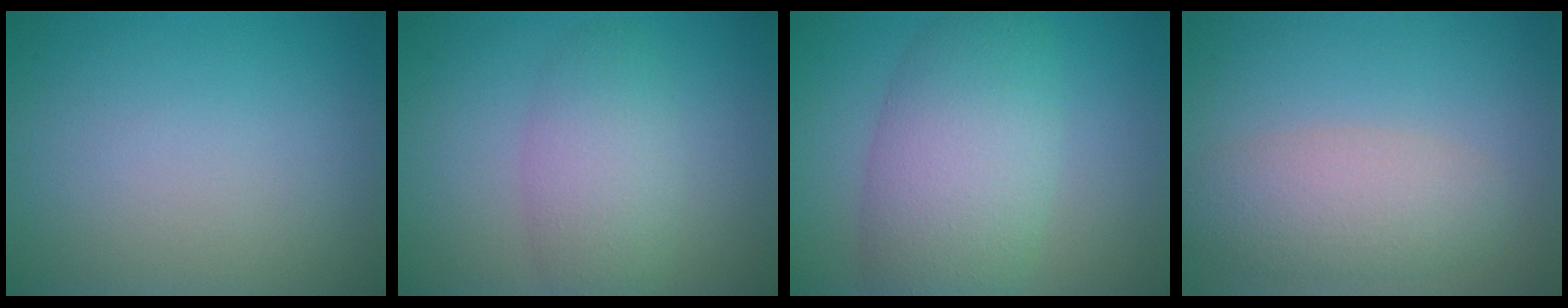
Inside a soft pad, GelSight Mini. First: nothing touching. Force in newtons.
{"total": 4.0, "press": 4.0, "slide": 0.1}
{"total": 7.7, "press": 7.7, "slide": 0.2}
{"total": 4.3, "press": 4.3, "slide": 0.3}